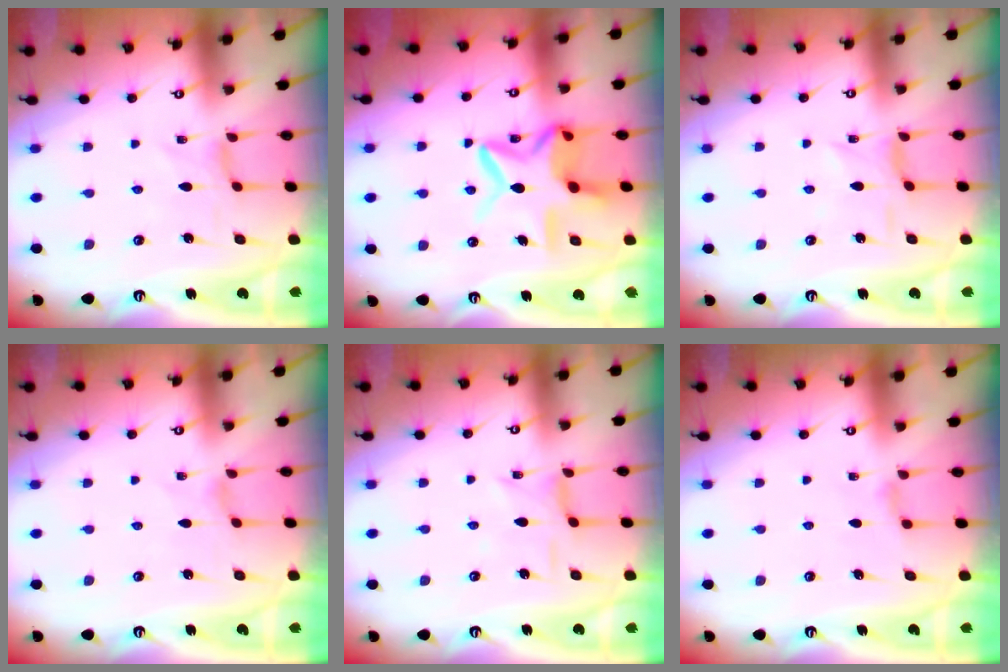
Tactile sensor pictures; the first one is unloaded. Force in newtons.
{"total": 13.5, "press": 13.5, "slide": 1.1}
{"total": 1.5, "press": 1.4, "slide": 0.1}
{"total": 0.0}
{"total": 2.9, "press": 2.9, "slide": 0.3}
{"total": 2.0, "press": 2.0, "slide": 0.4}